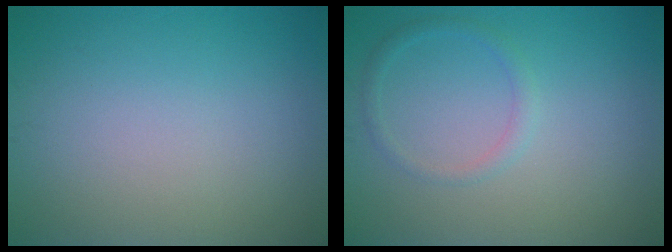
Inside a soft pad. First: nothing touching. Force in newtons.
{"total": 1.3, "press": 1.3, "slide": 0.1}